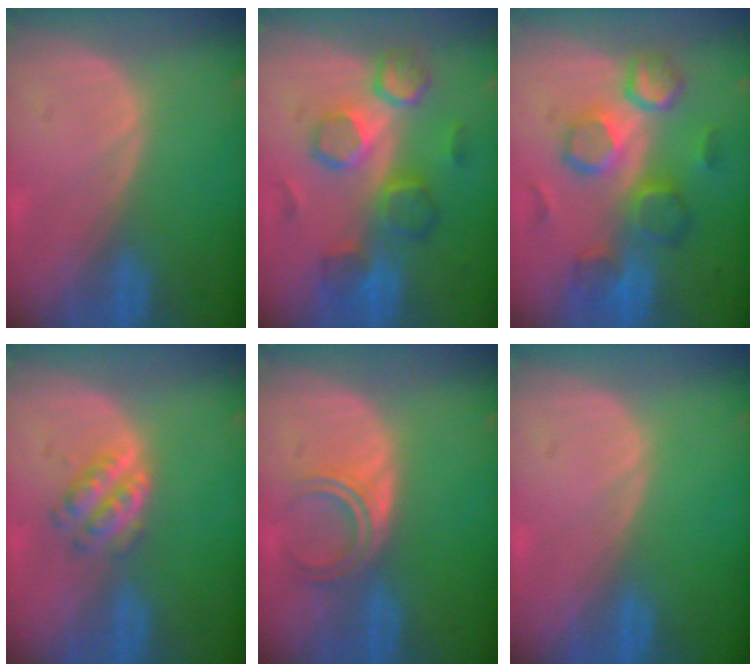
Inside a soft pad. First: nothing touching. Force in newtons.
{"total": 8.6, "press": 8.5, "slide": 1.6}
{"total": 9.7, "press": 9.3, "slide": 2.9}
{"total": 4.3, "press": 4.1, "slide": 1.2}
{"total": 4.7, "press": 4.0, "slide": 2.4}
{"total": 0.0}